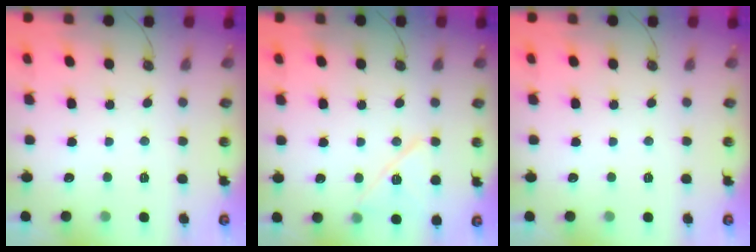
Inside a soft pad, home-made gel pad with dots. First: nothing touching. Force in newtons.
{"total": 11.7, "press": 11.7, "slide": 1.1}
{"total": 0.0}